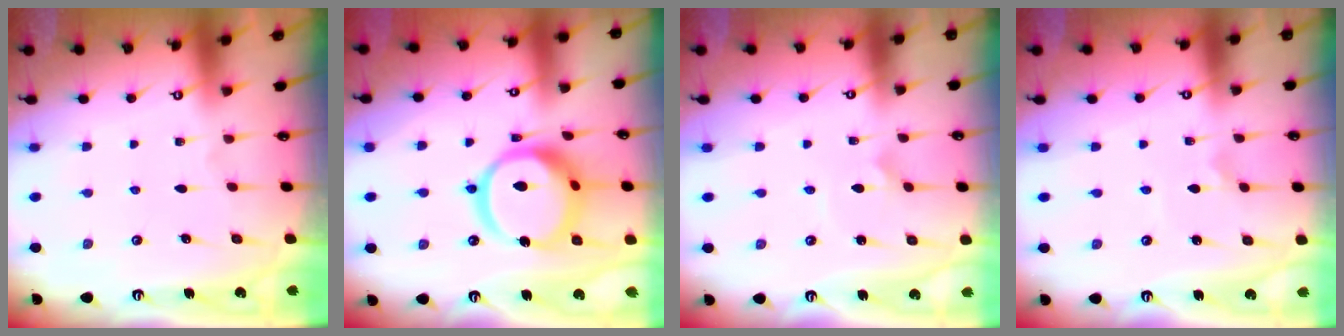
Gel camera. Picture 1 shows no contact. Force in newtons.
{"total": 18.5, "press": 18.4, "slide": 2.1}
{"total": 2.2, "press": 2.2, "slide": 0.1}
{"total": 1.3, "press": 1.3, "slide": 0.3}